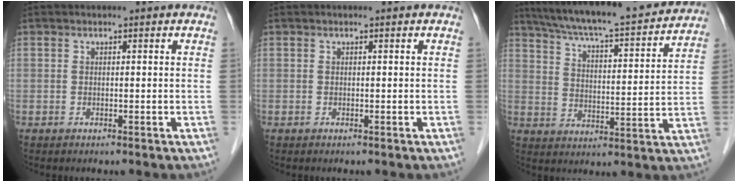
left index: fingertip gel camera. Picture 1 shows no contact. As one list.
[{"total": 0.0}, {"total": 20.8, "force": [18.8, 1.5, 8.7], "torque": [-0.145, -0.003, 0.267]}]